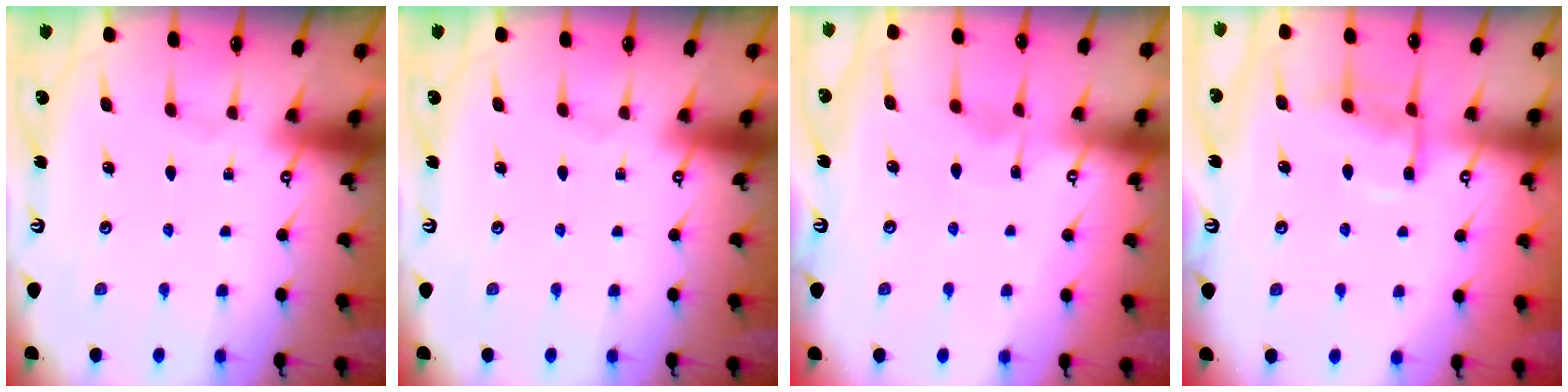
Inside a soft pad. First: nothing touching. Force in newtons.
{"total": 0.0}
{"total": 3.6, "press": 3.6, "slide": 0.4}
{"total": 8.2, "press": 8.1, "slide": 0.6}